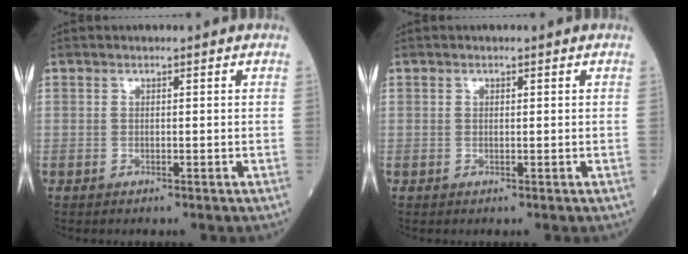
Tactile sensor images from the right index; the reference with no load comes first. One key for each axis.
{"total": 0.6, "fx": 0.2, "fy": 0.5, "fz": 0.3, "tx": -0.013, "ty": 0.007, "tz": 0.005}